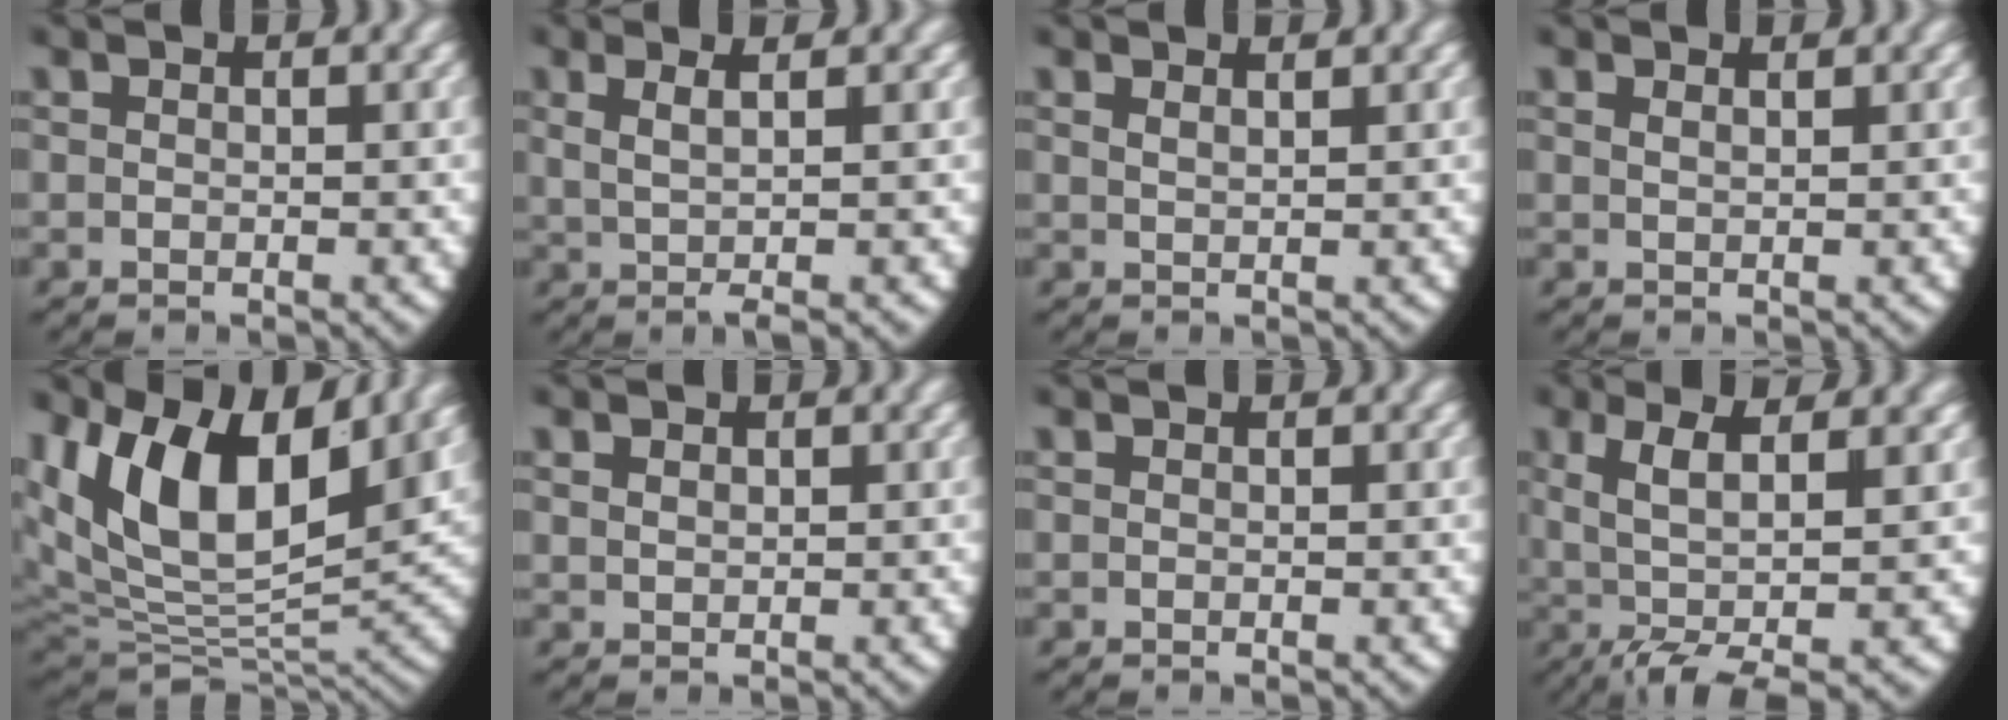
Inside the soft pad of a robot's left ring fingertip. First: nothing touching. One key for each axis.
{"total": 4.2, "fx": 0.8, "fy": 1.4, "fz": 3.8, "tx": -0.057, "ty": 0.011, "tz": 0.012}
{"total": 1.2, "fx": 1.0, "fy": -0.6, "fz": 0.2, "tx": -0.009, "ty": -0.009, "tz": 0.026}
{"total": 1.0, "fx": 0.7, "fy": -0.6, "fz": 0.3, "tx": -0.009, "ty": -0.009, "tz": 0.020}
{"total": 14.7, "fx": 3.0, "fy": 9.7, "fz": 10.7, "tx": -0.229, "ty": -0.043, "tz": 0.068}
{"total": 0.8, "fx": 0.5, "fy": 0.5, "fz": 0.3, "tx": -0.012, "ty": -0.013, "tz": 0.022}
{"total": 0.0}
{"total": 7.3, "fx": -0.4, "fy": 3.4, "fz": 6.4, "tx": -0.116, "ty": -0.020, "tz": 0.012}